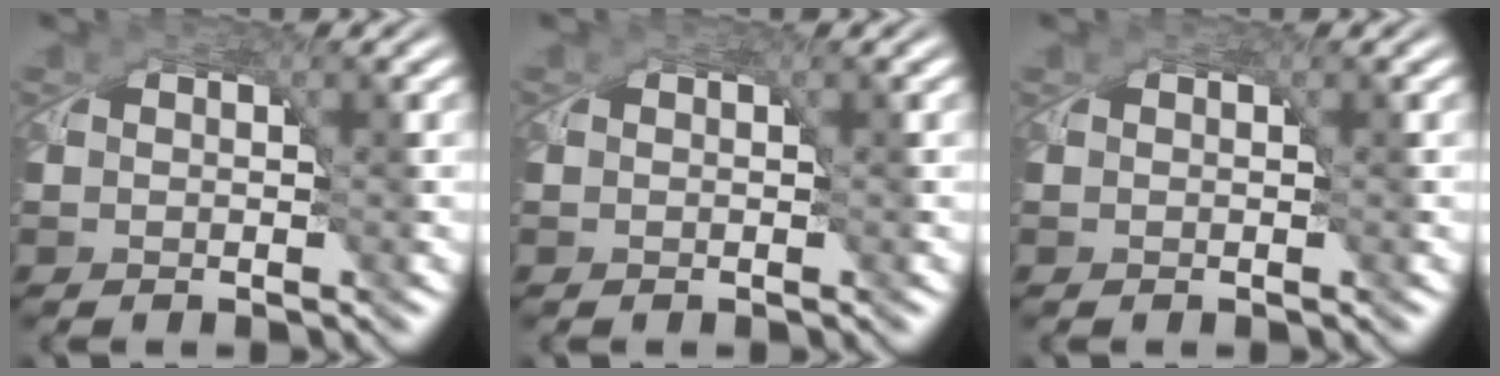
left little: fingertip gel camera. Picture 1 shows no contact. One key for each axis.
{"total": 0.0}
{"total": 0.0}